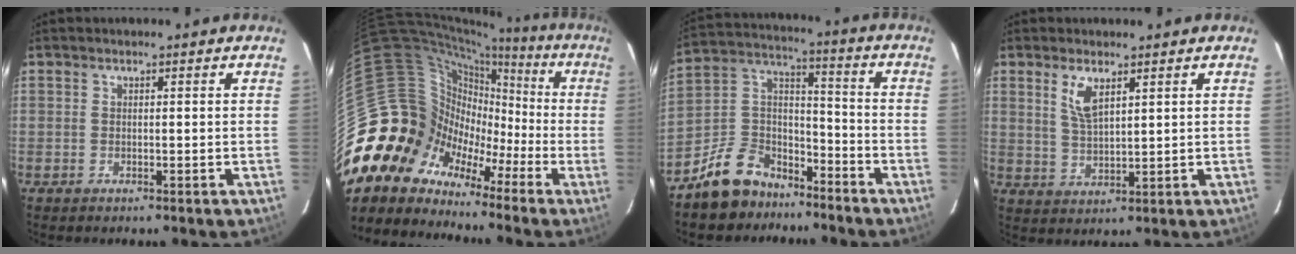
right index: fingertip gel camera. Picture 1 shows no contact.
{"total": 16.9, "force": [-8.3, 14.0, 4.4], "torque": [-0.107, 0.036, -0.162]}
{"total": 12.6, "force": [-9.4, 7.4, 4.0], "torque": [-0.099, 0.057, -0.154]}
{"total": 5.1, "force": [2.7, 1.8, 3.9], "torque": [-0.075, -0.003, 0.057]}